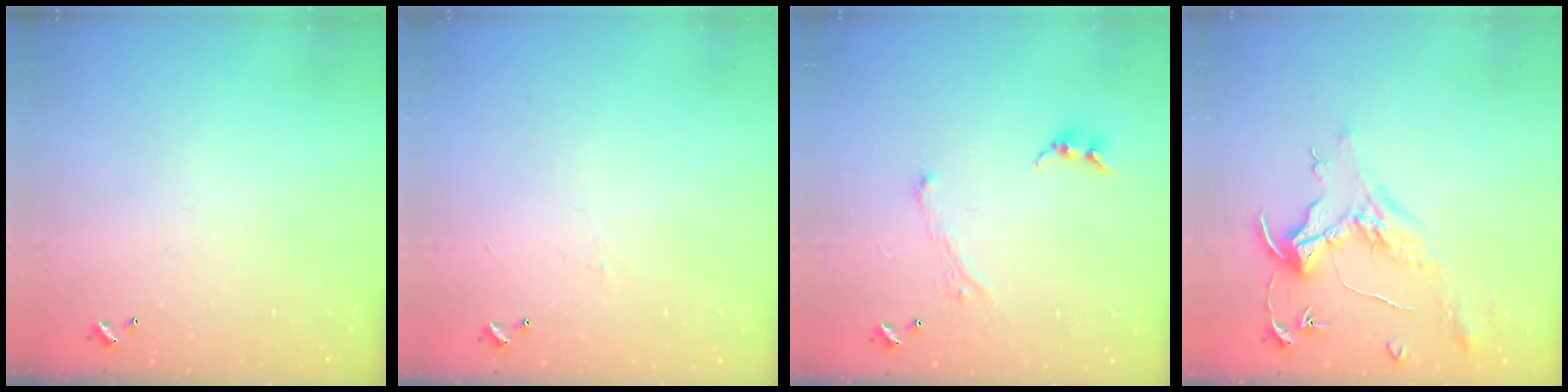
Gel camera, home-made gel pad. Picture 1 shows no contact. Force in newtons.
{"total": 0.8, "press": 0.7, "slide": 0.5}
{"total": 2.8, "press": 2.8, "slide": 0.1}
{"total": 1.6, "press": 1.4, "slide": 0.7}